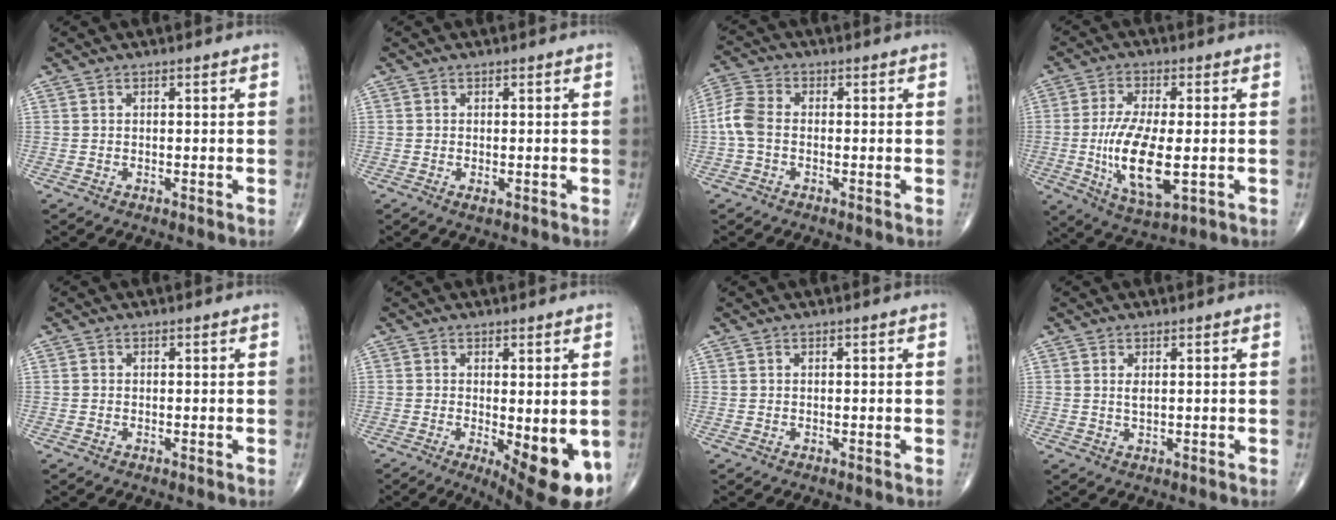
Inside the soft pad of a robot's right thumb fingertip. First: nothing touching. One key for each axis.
{"total": 1.0, "fx": -0.4, "fy": 0.3, "fz": 0.8, "tx": -0.014, "ty": -0.004, "tz": -0.006}
{"total": 5.8, "fx": -0.7, "fy": 3.8, "fz": 4.3, "tx": -0.101, "ty": 0.015, "tz": -0.025}
{"total": 13.5, "fx": -1.9, "fy": 5.0, "fz": 12.4, "tx": -0.240, "ty": -0.018, "tz": -0.027}
{"total": 0.5, "fx": -0.1, "fy": 0.5, "fz": 0.2, "tx": -0.002, "ty": 0.001, "tz": -0.003}
{"total": 11.5, "fx": -3.2, "fy": 3.8, "fz": 10.4, "tx": -0.125, "ty": -0.023, "tz": -0.033}
{"total": 0.0}
{"total": 1.5, "fx": 0.5, "fy": 0.5, "fz": 1.3, "tx": -0.026, "ty": -0.004, "tz": 0.013}